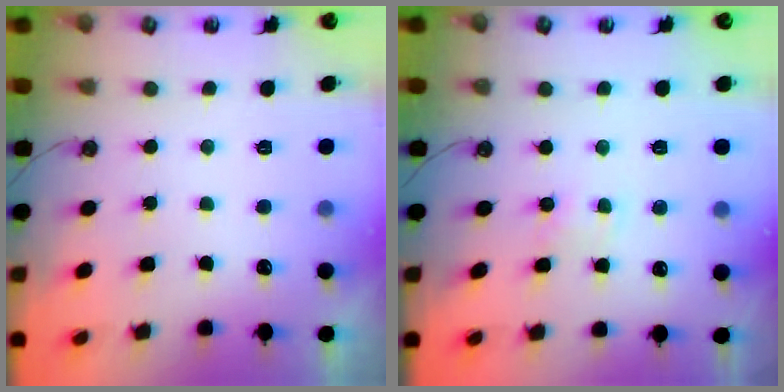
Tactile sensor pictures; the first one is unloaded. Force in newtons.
{"total": 2.5, "press": 2.5, "slide": 0.3}